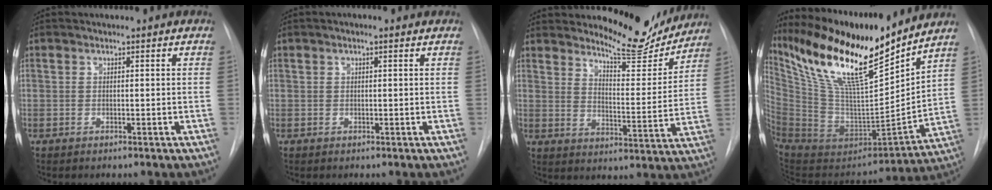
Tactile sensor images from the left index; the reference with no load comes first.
{"total": 1.7, "force": [1.0, 0.4, 1.3], "torque": [-0.027, 0.008, 0.013]}
{"total": 11.6, "force": [11.1, 2.0, 2.6], "torque": [-0.034, -0.038, 0.154]}
{"total": 24.6, "force": [19.3, 2.9, 14.9], "torque": [-0.276, -0.033, 0.348]}